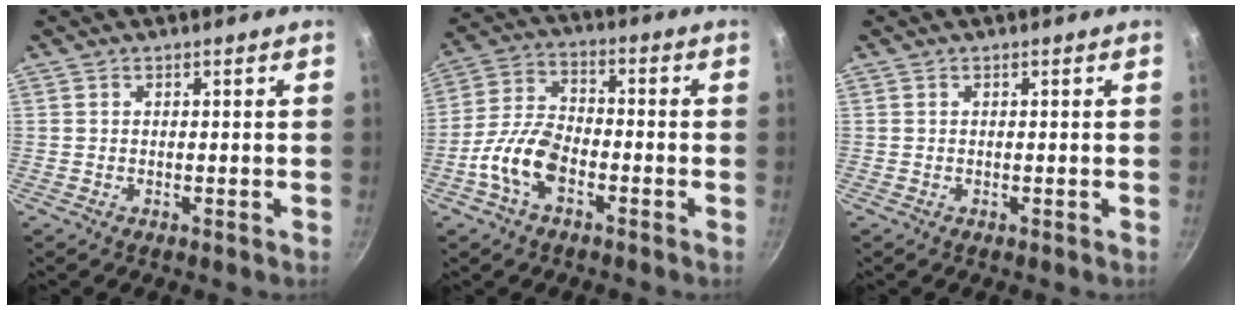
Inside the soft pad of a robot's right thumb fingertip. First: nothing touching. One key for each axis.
{"total": 10.1, "fx": -4.2, "fy": 5.4, "fz": 7.4, "tx": -0.139, "ty": 0.038, "tz": -0.090}
{"total": 0.0}